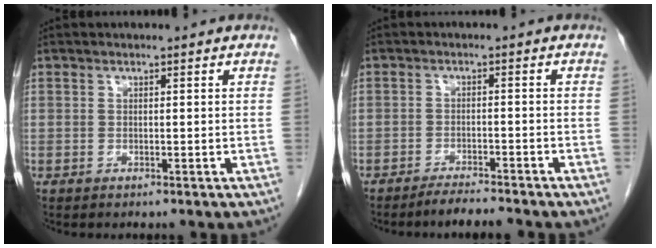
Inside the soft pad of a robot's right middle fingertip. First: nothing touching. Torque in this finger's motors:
{"motor_torque": [0.13, -0.11, 0.05, 0.04]}